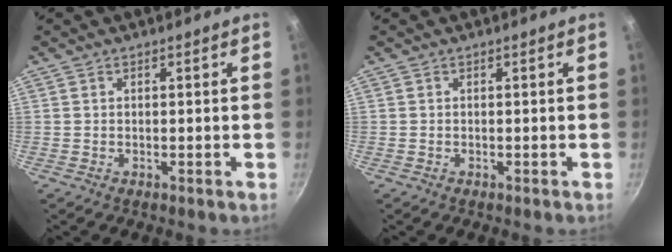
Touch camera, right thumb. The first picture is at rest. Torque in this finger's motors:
{"motor_torque": [-0.04, -0.15, -0.38, 0.38, 0.00]}